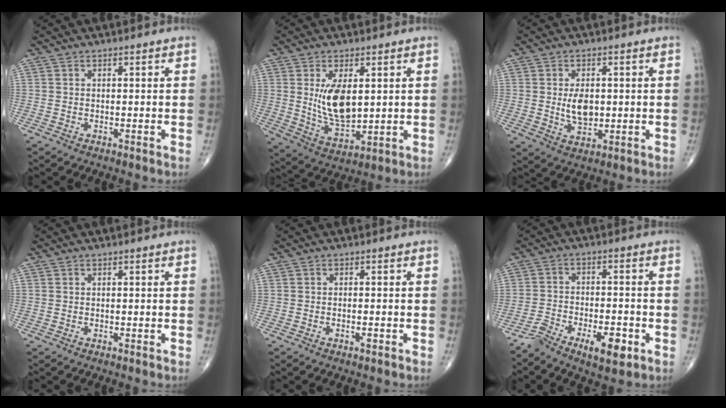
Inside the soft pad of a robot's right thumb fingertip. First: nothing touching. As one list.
[{"total": 10.7, "force": [1.9, 5.4, 9.1], "torque": [-0.151, -0.025, 0.049]}, {"total": 6.1, "force": [0.2, 3.6, 4.9], "torque": [-0.073, -0.009, 0.010]}, {"total": 0.0}, {"total": 1.1, "force": [-0.6, 0.3, 0.8], "torque": [-0.013, 0.004, -0.010]}, {"total": 8.5, "force": [-4.8, 3.1, 6.2], "torque": [-0.110, 0.024, -0.077]}]